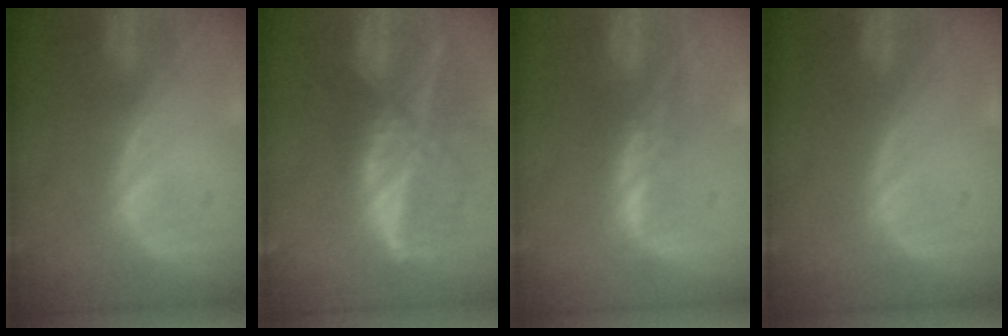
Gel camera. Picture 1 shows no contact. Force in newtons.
{"total": 9.2, "press": 8.0, "slide": 4.6}
{"total": 2.4, "press": 2.4, "slide": 0.2}
{"total": 0.0}